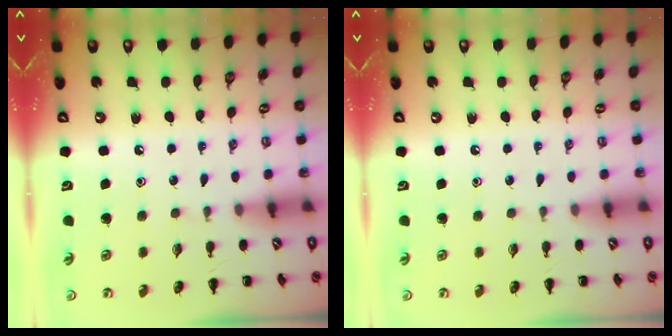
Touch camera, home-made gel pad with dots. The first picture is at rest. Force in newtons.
{"total": 0.0}